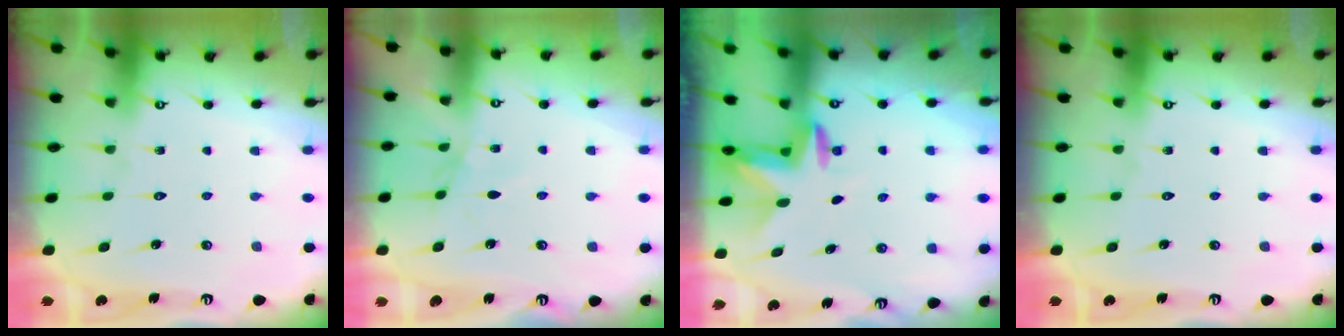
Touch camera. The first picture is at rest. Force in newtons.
{"total": 2.9, "press": 2.9, "slide": 0.4}
{"total": 2.7, "press": 2.7, "slide": 0.2}
{"total": 0.0}